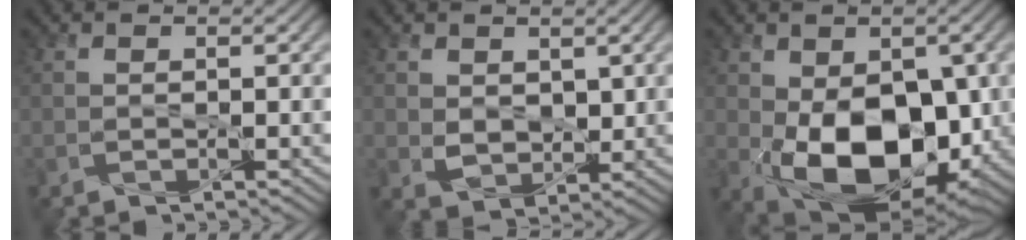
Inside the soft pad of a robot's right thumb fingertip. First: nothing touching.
{"total": 3.4, "force": [1.2, 2.5, 1.8], "torque": [-0.047, -0.011, 0.024]}
{"total": 14.4, "force": [-2.6, 8.9, 11.0], "torque": [-0.192, -0.034, -0.033]}